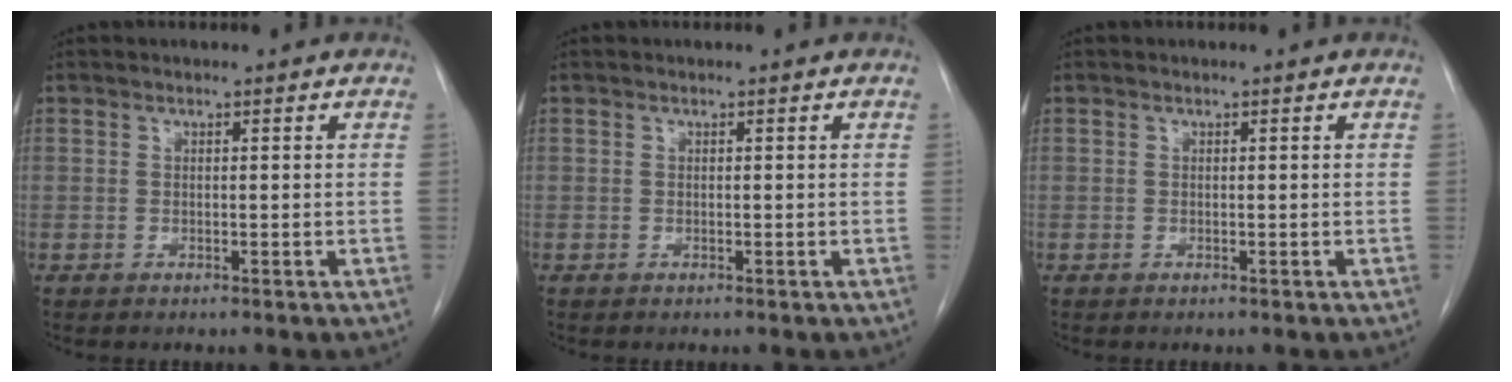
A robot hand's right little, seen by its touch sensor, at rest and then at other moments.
{"total": 0.0}
{"total": 0.0}